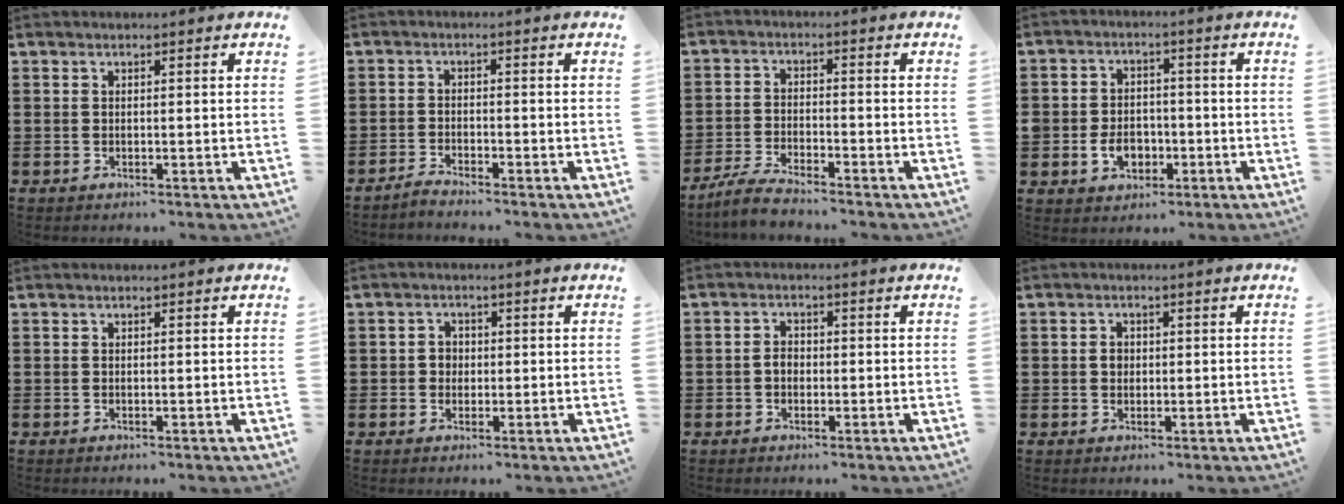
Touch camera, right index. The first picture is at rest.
{"total": 1.6, "force": [-1.6, -0.1, 0.1], "torque": [-0.005, 0.007, -0.033]}
{"total": 4.3, "force": [-4.1, 0.1, 1.4], "torque": [-0.039, -0.006, -0.083]}
{"total": 5.3, "force": [-1.6, 4.2, 2.7], "torque": [-0.055, 0.005, -0.032]}
{"total": 0.0}
{"total": 1.8, "force": [-0.2, 1.7, 0.7], "torque": [-0.018, 0.007, -0.006]}
{"total": 2.0, "force": [-0.4, 1.5, 1.3], "torque": [-0.028, 0.005, -0.010]}
{"total": 1.6, "force": [0.1, 1.3, 0.9], "torque": [-0.020, 0.007, 0.001]}